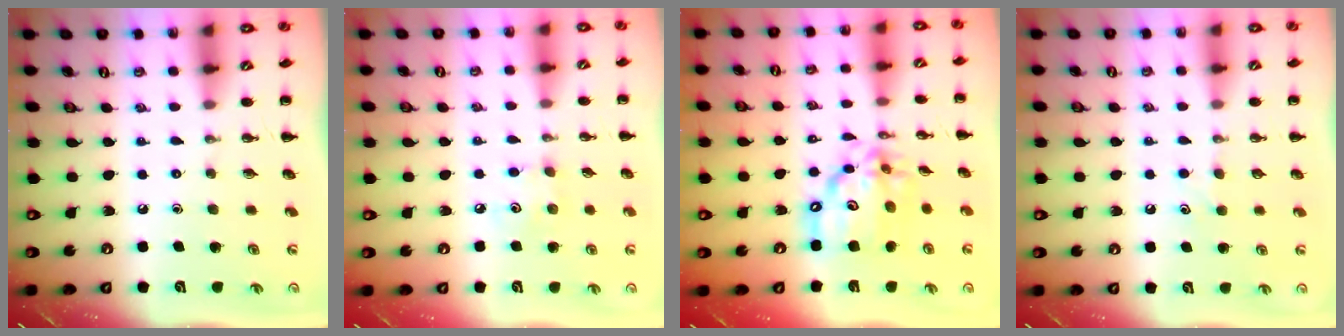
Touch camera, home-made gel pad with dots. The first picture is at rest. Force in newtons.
{"total": 4.8, "press": 4.7, "slide": 1.1}
{"total": 15.1, "press": 14.5, "slide": 4.2}
{"total": 4.6, "press": 4.4, "slide": 1.4}